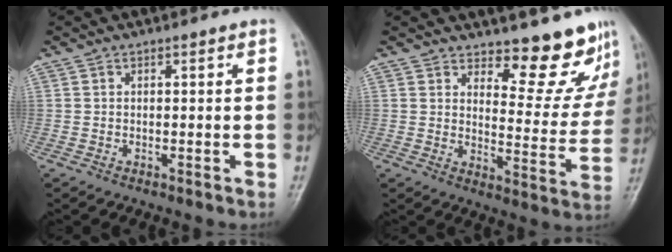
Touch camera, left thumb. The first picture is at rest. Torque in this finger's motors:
{"motor_torque": [0.17, 0.25, -0.30, -0.45, 0.06]}